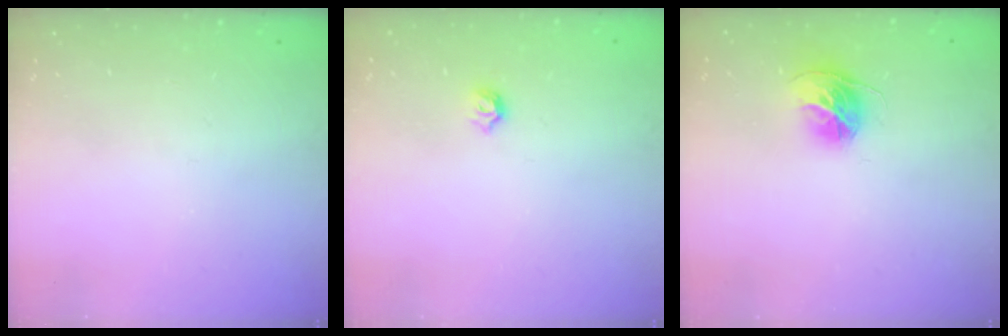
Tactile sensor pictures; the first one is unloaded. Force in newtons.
{"total": 3.8, "press": 3.7, "slide": 0.8}
{"total": 11.2, "press": 11.2, "slide": 1.1}